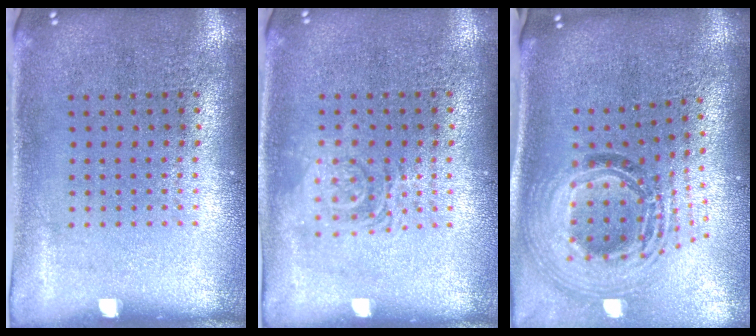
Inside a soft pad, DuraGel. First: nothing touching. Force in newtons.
{"total": 1.2, "press": 1.2, "slide": 0.2}
{"total": 2.1, "press": 1.6, "slide": 1.4}